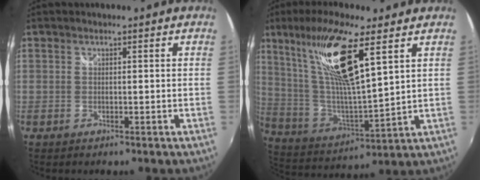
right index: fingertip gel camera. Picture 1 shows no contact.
{"total": 18.0, "force": [9.9, 2.8, 14.8], "torque": [-0.274, 0.015, 0.199]}